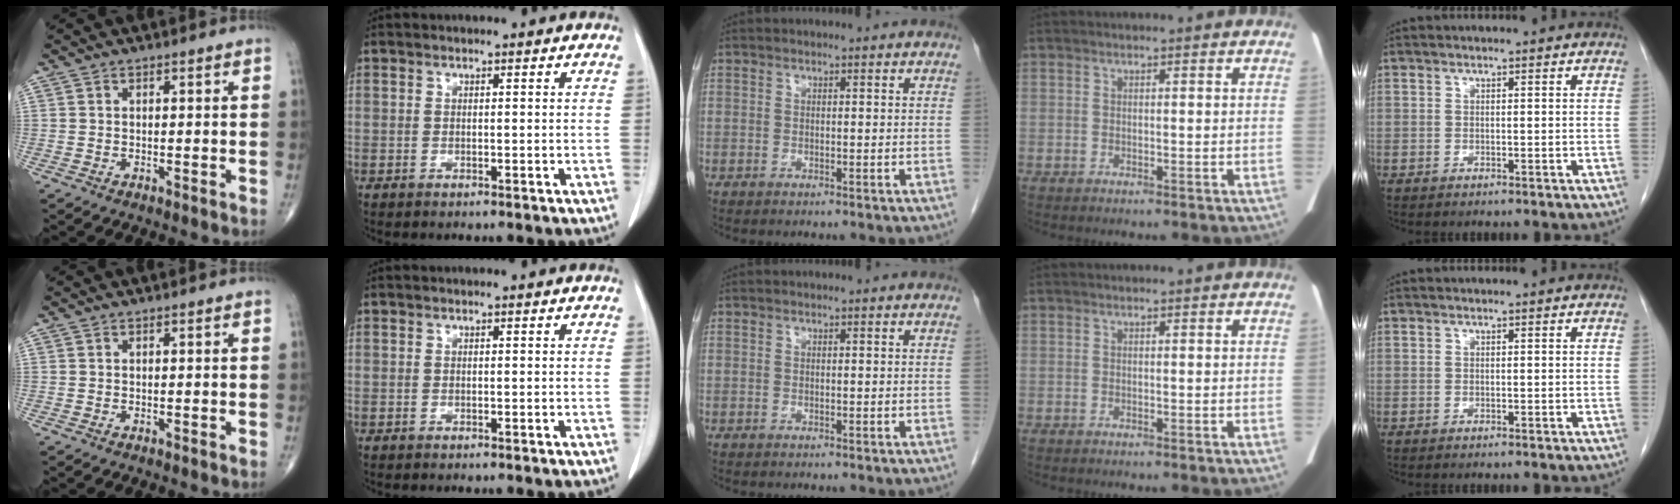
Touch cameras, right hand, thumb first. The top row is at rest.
{}